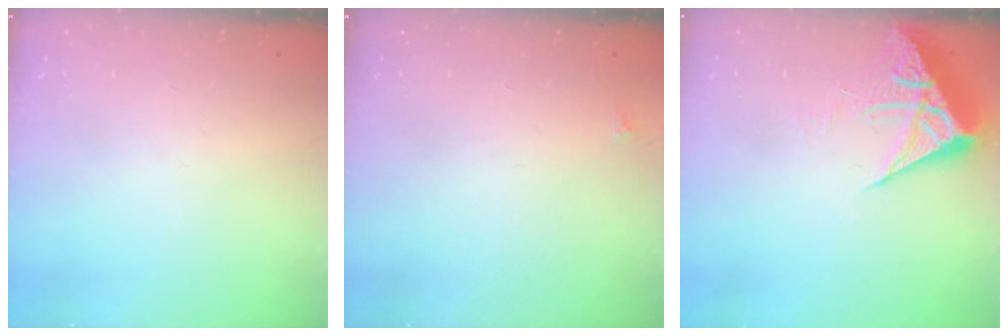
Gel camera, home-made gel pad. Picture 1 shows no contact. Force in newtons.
{"total": 2.1, "press": 2.1, "slide": 0.3}
{"total": 7.0, "press": 7.0, "slide": 0.2}